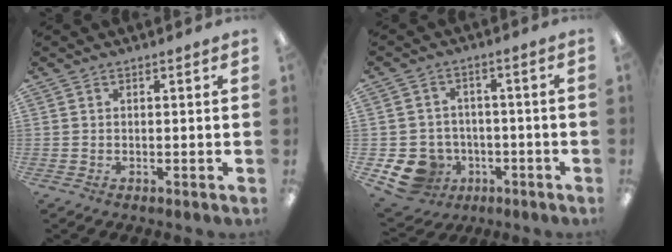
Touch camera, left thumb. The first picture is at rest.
{"total": 9.7, "force": [-4.4, 8.1, 3.2], "torque": [-0.090, 0.021, -0.072]}